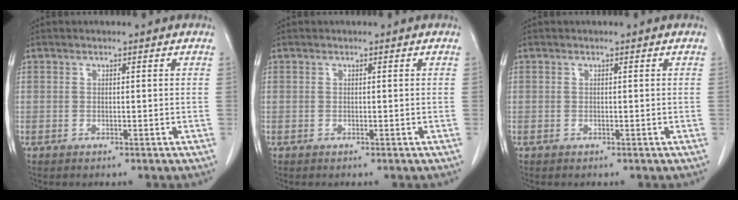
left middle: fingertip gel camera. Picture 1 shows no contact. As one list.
[{"total": 0.0}, {"total": 0.0}]